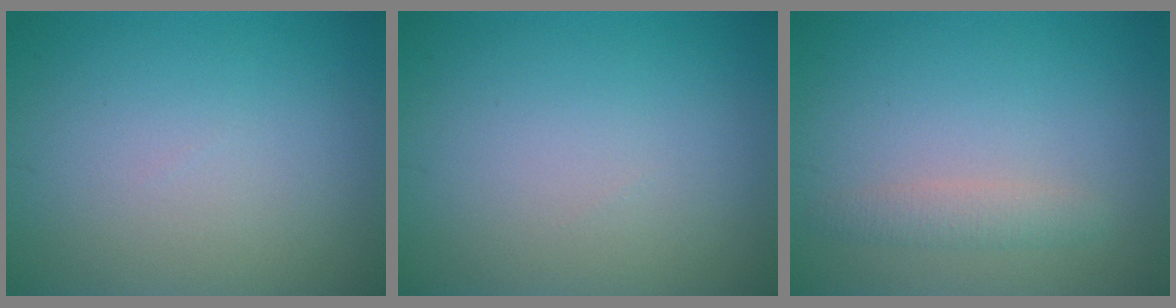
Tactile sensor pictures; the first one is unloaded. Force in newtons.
{"total": 0.0}
{"total": 1.6, "press": 1.6, "slide": 0.0}